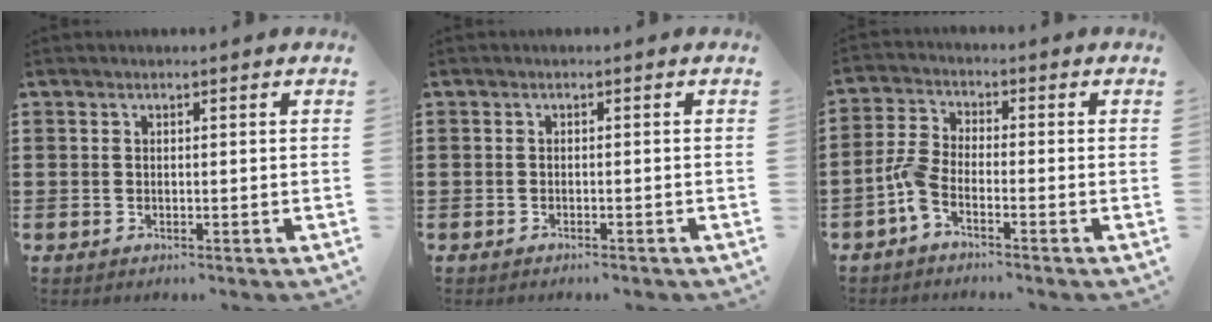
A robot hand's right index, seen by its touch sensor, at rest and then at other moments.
{"total": 0.5, "force": [-0.5, 0.1, 0.2], "torque": [-0.005, -0.001, -0.009]}
{"total": 4.0, "force": [-2.4, 1.4, 2.9], "torque": [-0.079, 0.000, -0.053]}